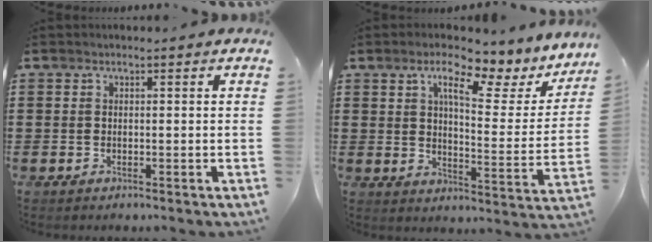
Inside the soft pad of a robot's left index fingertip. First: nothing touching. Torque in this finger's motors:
{"motor_torque": [1.08, -1.06, 0.32, 0.08]}